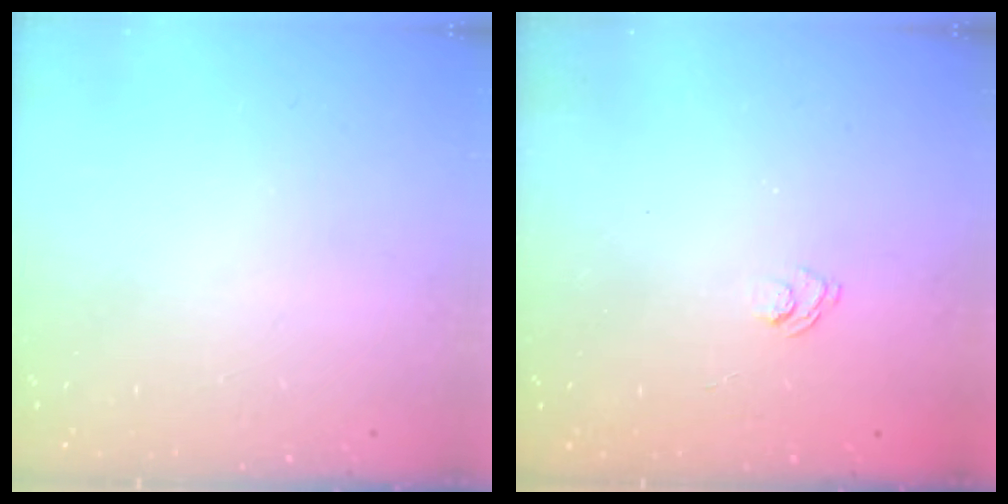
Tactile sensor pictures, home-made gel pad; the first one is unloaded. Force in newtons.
{"total": 2.4, "press": 2.0, "slide": 1.2}